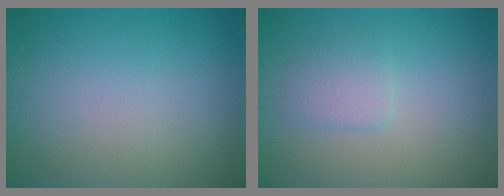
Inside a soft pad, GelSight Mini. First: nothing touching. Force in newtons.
{"total": 2.0, "press": 2.0, "slide": 0.2}